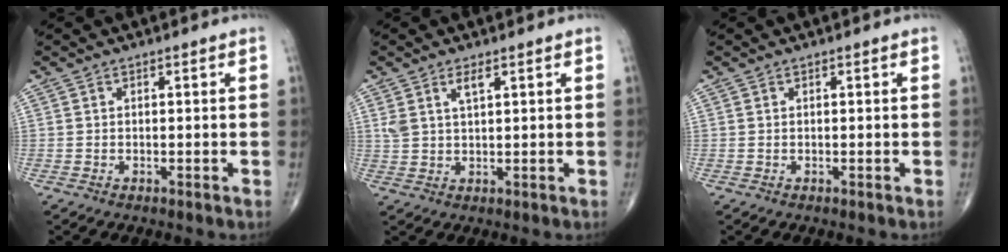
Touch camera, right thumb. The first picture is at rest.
{"total": 3.6, "force": [1.9, 1.3, 2.7], "torque": [-0.056, -0.003, 0.042]}
{"total": 0.0}